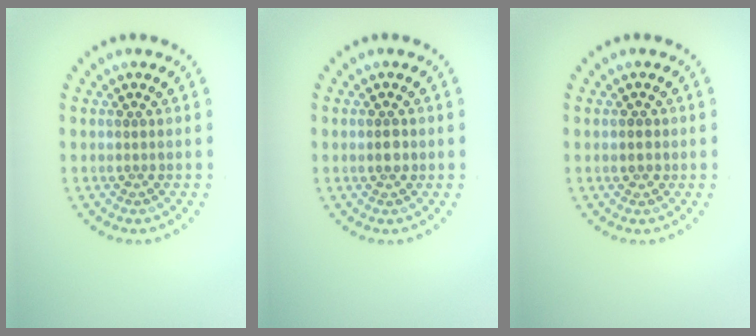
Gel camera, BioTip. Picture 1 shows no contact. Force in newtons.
{"total": 1.4, "press": 1.4, "slide": 0.2}
{"total": 1.1, "press": 1.0, "slide": 0.5}